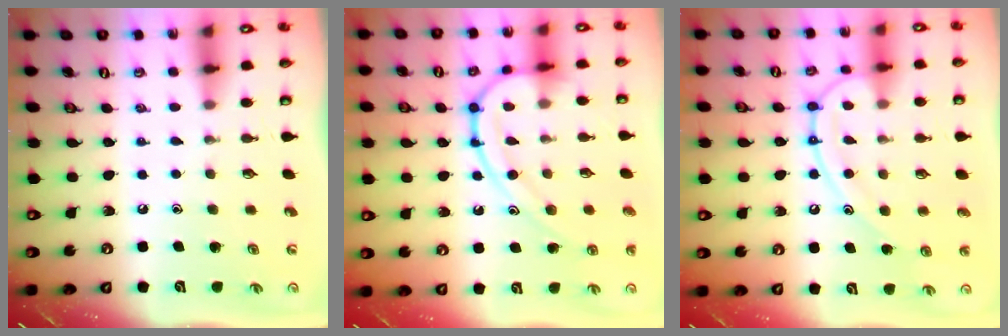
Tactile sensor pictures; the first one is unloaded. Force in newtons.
{"total": 13.2, "press": 13.2, "slide": 0.3}
{"total": 16.0, "press": 16.0, "slide": 1.5}